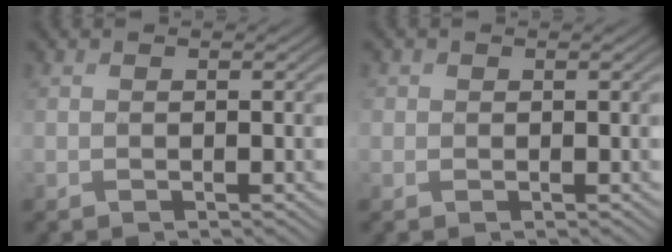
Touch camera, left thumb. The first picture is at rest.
{"total": 0.8, "force": [0.1, 0.8, -0.1], "torque": [0.005, -0.001, -0.001]}